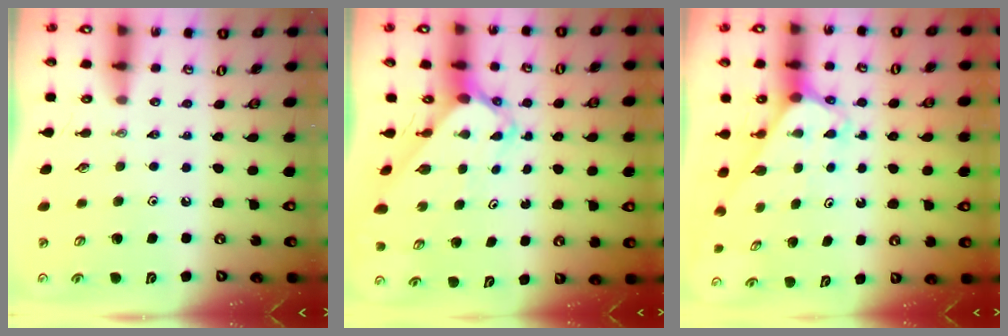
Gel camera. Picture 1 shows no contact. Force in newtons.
{"total": 3.6, "press": 3.6, "slide": 0.3}
{"total": 2.6, "press": 2.6, "slide": 0.2}